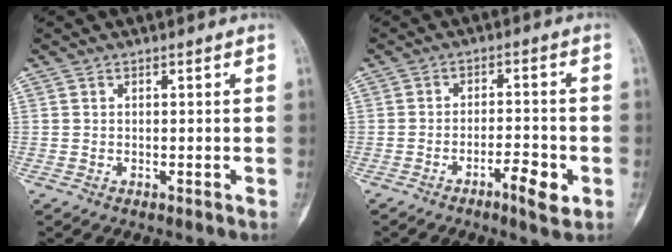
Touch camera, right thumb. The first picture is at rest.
{"total": 5.8, "force": [-2.8, 1.6, 4.8], "torque": [-0.071, 0.016, -0.044]}